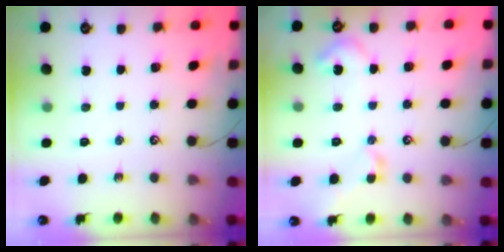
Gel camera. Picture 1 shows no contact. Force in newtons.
{"total": 5.1, "press": 5.0, "slide": 0.9}